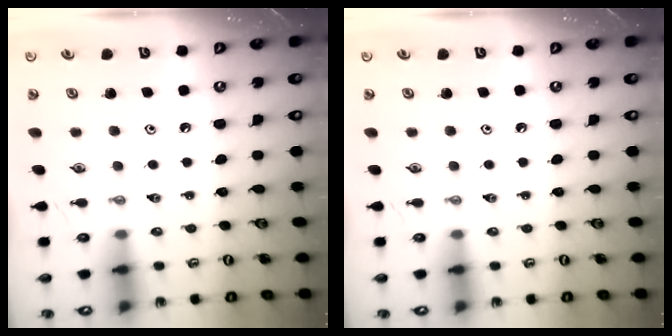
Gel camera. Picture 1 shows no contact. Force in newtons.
{"total": 0.0}